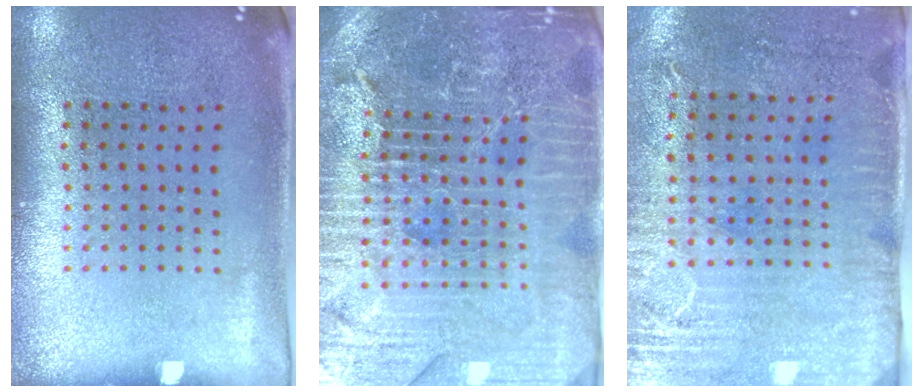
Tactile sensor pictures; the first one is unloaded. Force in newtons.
{"total": 5.5, "press": 4.9, "slide": 2.4}
{"total": 2.9, "press": 2.4, "slide": 1.6}